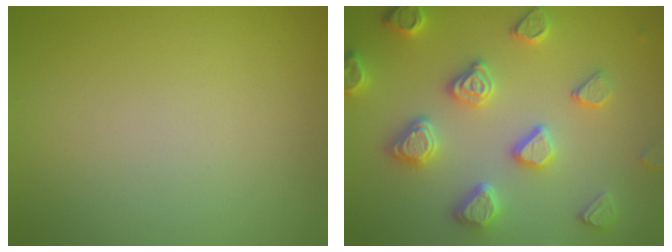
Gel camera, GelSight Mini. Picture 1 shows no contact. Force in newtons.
{"total": 4.6, "press": 4.5, "slide": 0.9}